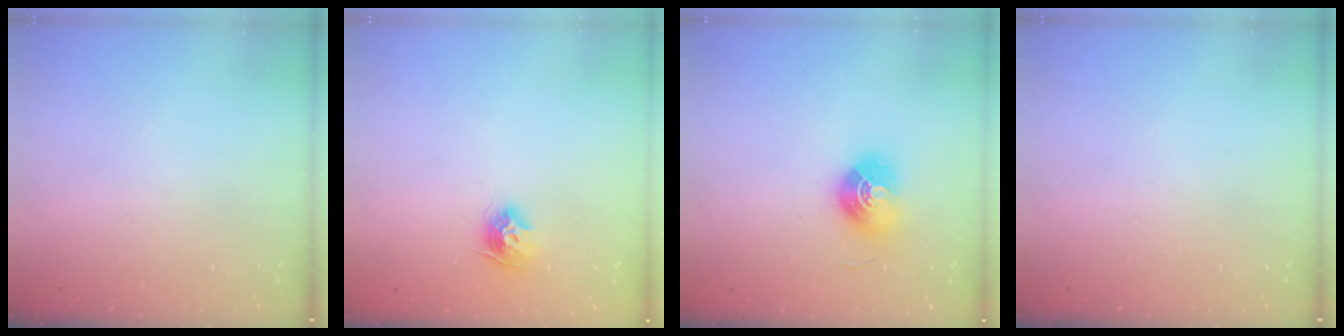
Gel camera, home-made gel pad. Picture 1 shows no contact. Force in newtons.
{"total": 9.6, "press": 9.6, "slide": 0.7}
{"total": 10.0, "press": 10.0, "slide": 0.4}
{"total": 0.0}